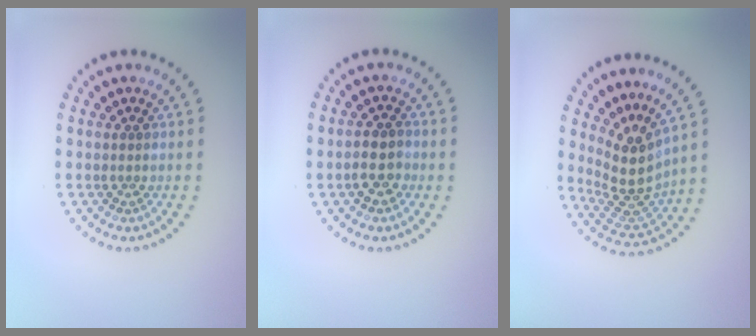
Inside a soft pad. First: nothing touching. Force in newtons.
{"total": 2.3, "press": 2.2, "slide": 0.8}
{"total": 4.3, "press": 3.1, "slide": 3.0}